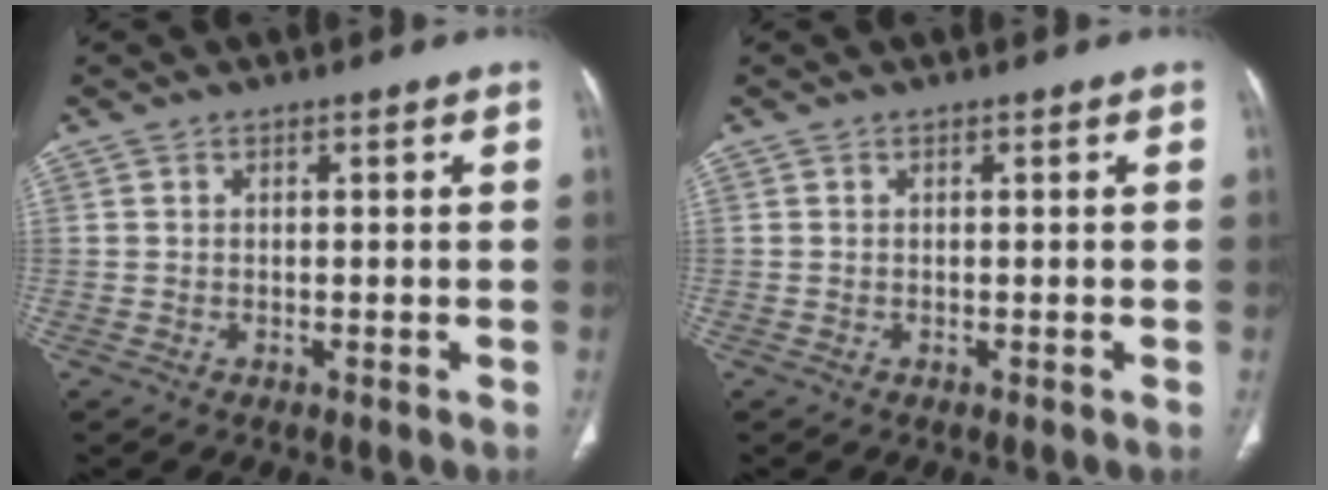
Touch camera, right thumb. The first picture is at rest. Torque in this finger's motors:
{"motor_torque": [0.00, 0.00, -0.02, 0.02, 0.00]}